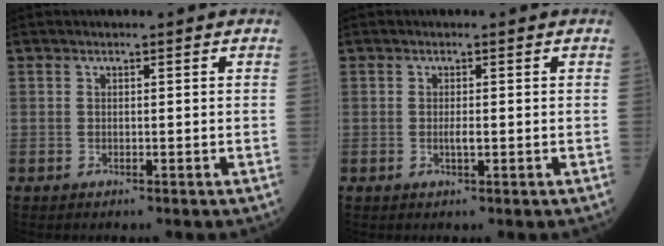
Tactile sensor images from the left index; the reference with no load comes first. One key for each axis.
{"total": 1.1, "fx": 0.0, "fy": 0.2, "fz": 1.1, "tx": -0.021, "ty": -0.001, "tz": 0.000}